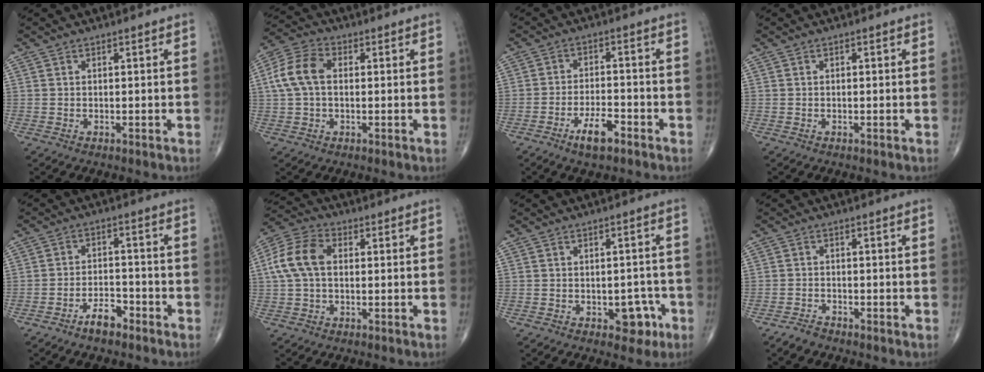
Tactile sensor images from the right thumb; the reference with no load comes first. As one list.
[{"total": 8.5, "force": [0.9, 5.3, 6.6], "torque": [-0.145, 0.025, 0.013]}, {"total": 5.9, "force": [-3.7, 2.0, 4.2], "torque": [-0.075, 0.019, -0.062]}, {"total": 0.0}, {"total": 4.6, "force": [-3.4, 1.8, 2.5], "torque": [-0.038, 0.027, -0.060]}, {"total": 9.8, "force": [1.1, 6.3, 7.4], "torque": [-0.162, 0.027, 0.017]}, {"total": 4.9, "force": [-2.1, 3.0, 3.2], "torque": [-0.014, 0.016, -0.023]}, {"total": 1.8, "force": [-1.7, 0.7, 0.4], "torque": [-0.011, 0.002, -0.032]}]